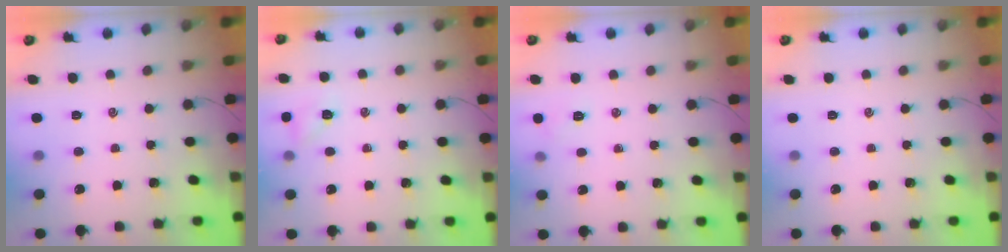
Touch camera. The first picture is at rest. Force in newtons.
{"total": 5.8, "press": 5.6, "slide": 1.4}
{"total": 4.3, "press": 4.2, "slide": 1.0}
{"total": 0.0}